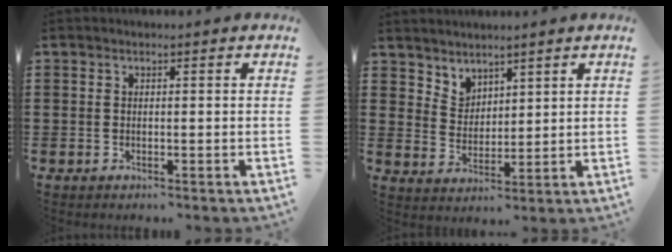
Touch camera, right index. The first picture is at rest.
{"total": 3.8, "force": [3.4, 1.8, -0.4], "torque": [-0.007, -0.007, 0.066]}